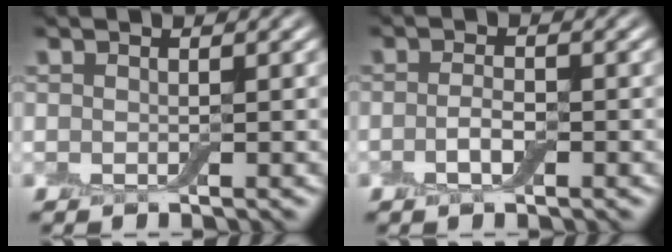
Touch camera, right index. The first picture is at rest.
{"total": 1.8, "force": [-0.6, 0.7, 1.5], "torque": [-0.033, 0.000, -0.016]}